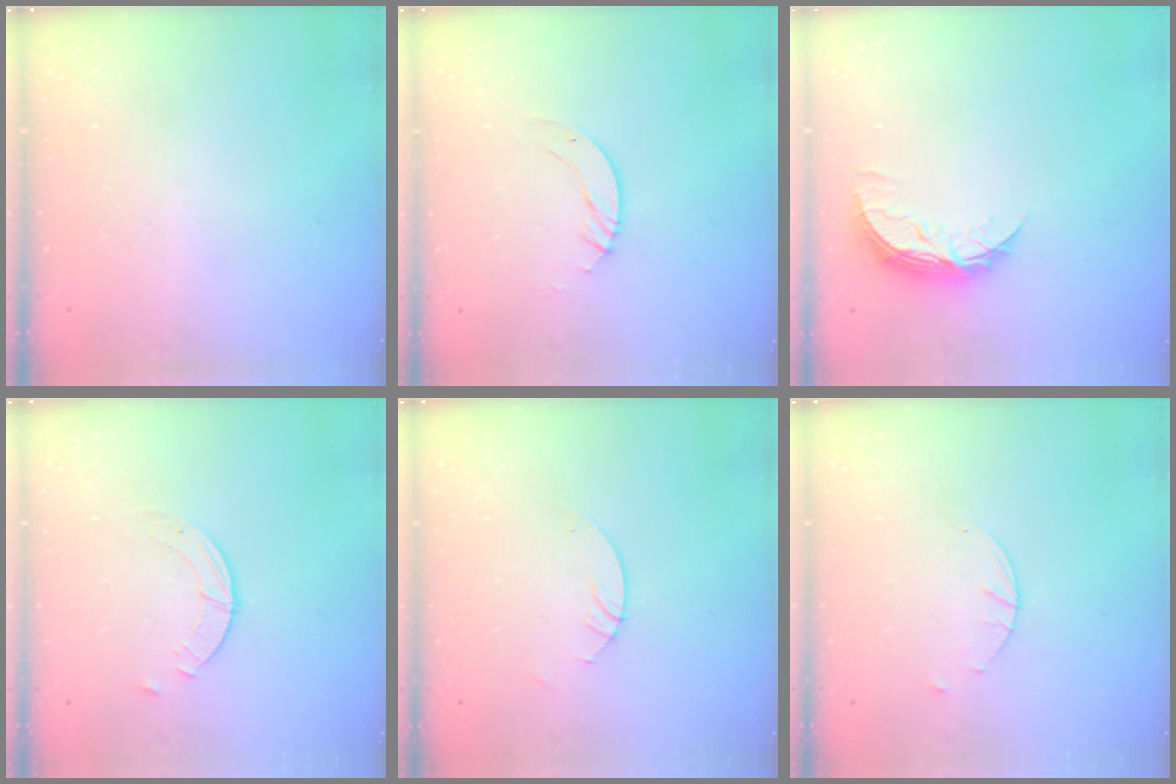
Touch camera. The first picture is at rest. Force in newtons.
{"total": 3.0, "press": 3.0, "slide": 0.2}
{"total": 8.2, "press": 8.2, "slide": 0.5}
{"total": 2.5, "press": 2.5, "slide": 0.3}
{"total": 3.0, "press": 2.9, "slide": 0.3}
{"total": 1.7, "press": 1.7, "slide": 0.3}